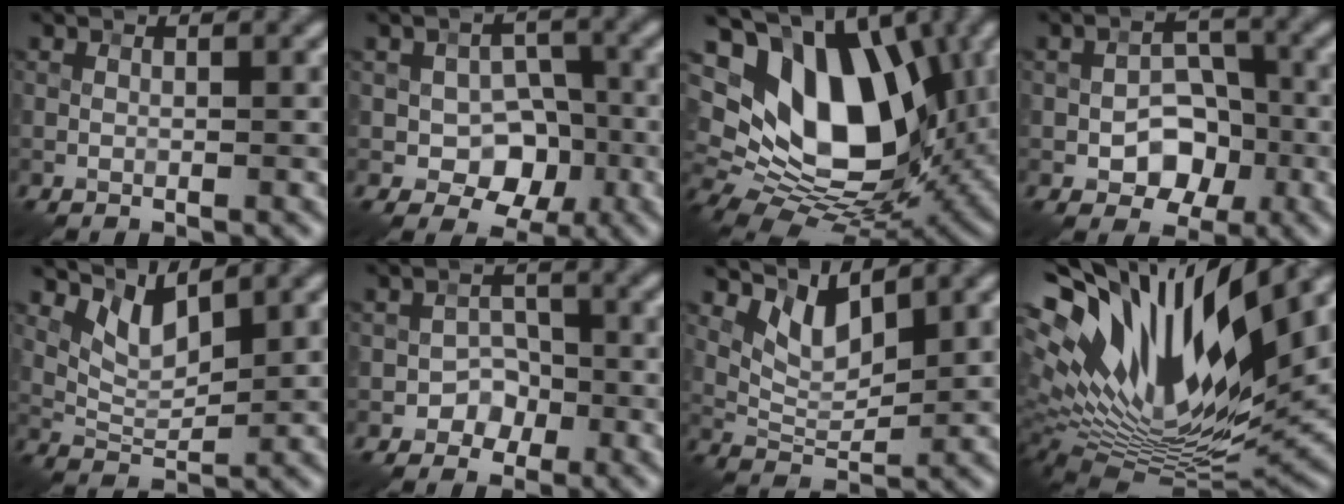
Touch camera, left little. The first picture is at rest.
{"total": 5.5, "force": [-1.4, 4.1, 3.4], "torque": [-0.039, -0.002, -0.027]}
{"total": 14.9, "force": [3.6, 9.5, 10.9], "torque": [-0.173, 0.004, 0.063]}
{"total": 4.8, "force": [-1.6, 3.5, 3.0], "torque": [-0.032, 0.001, -0.027]}
{"total": 3.6, "force": [2.3, 1.4, 2.3], "torque": [-0.050, -0.009, 0.048]}
{"total": 2.6, "force": [-1.3, 2.2, 0.7], "torque": [0.003, 0.011, -0.025]}
{"total": 4.0, "force": [2.5, 1.7, 2.6], "torque": [-0.057, -0.009, 0.049]}
{"total": 17.7, "force": [7.5, 7.4, 14.3], "torque": [-0.289, 0.003, 0.130]}